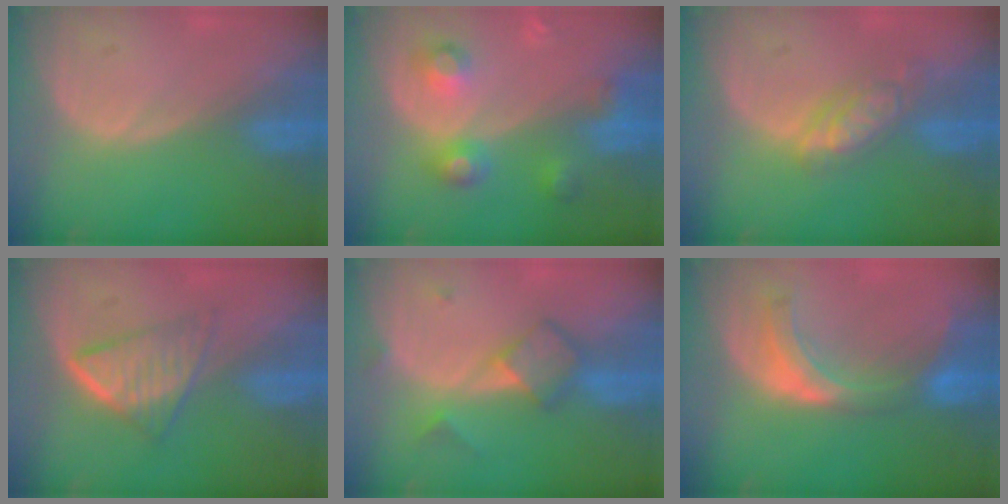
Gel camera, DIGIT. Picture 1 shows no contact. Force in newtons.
{"total": 5.7, "press": 5.7, "slide": 0.2}
{"total": 5.5, "press": 5.0, "slide": 2.4}
{"total": 6.4, "press": 5.5, "slide": 3.4}
{"total": 5.0, "press": 5.0, "slide": 0.3}
{"total": 7.3, "press": 6.8, "slide": 2.9}